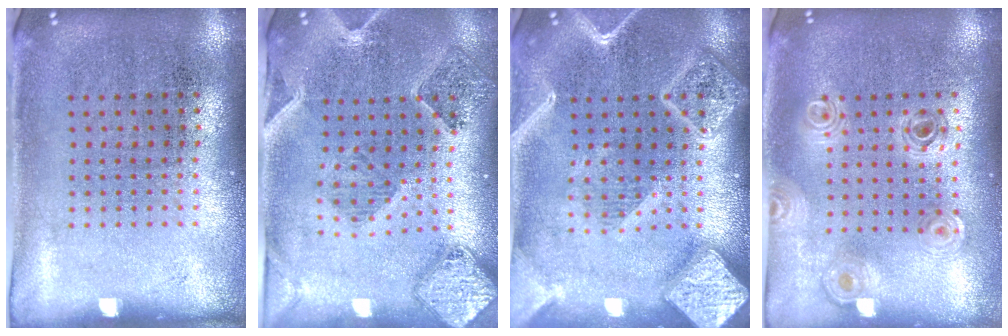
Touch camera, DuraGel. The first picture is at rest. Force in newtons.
{"total": 1.6, "press": 1.5, "slide": 0.3}
{"total": 3.2, "press": 3.2, "slide": 0.4}
{"total": 0.8, "press": 0.8, "slide": 0.2}